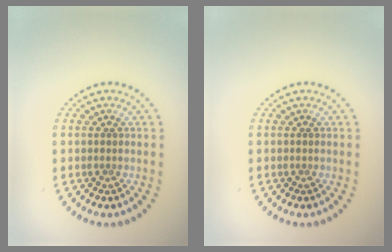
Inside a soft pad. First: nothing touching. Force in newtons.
{"total": 0.0}